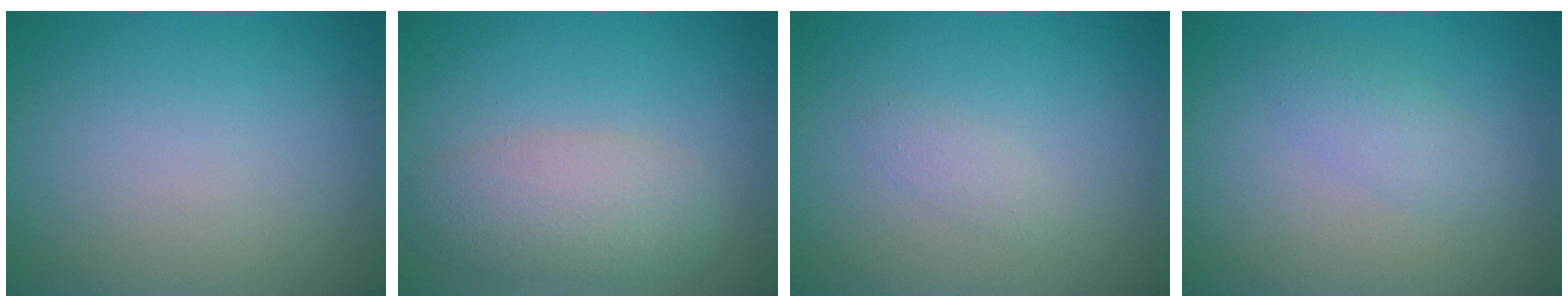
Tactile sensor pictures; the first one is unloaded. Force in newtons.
{"total": 4.4, "press": 4.4, "slide": 0.3}
{"total": 1.0, "press": 1.0, "slide": 0.0}
{"total": 1.7, "press": 1.7, "slide": 0.0}